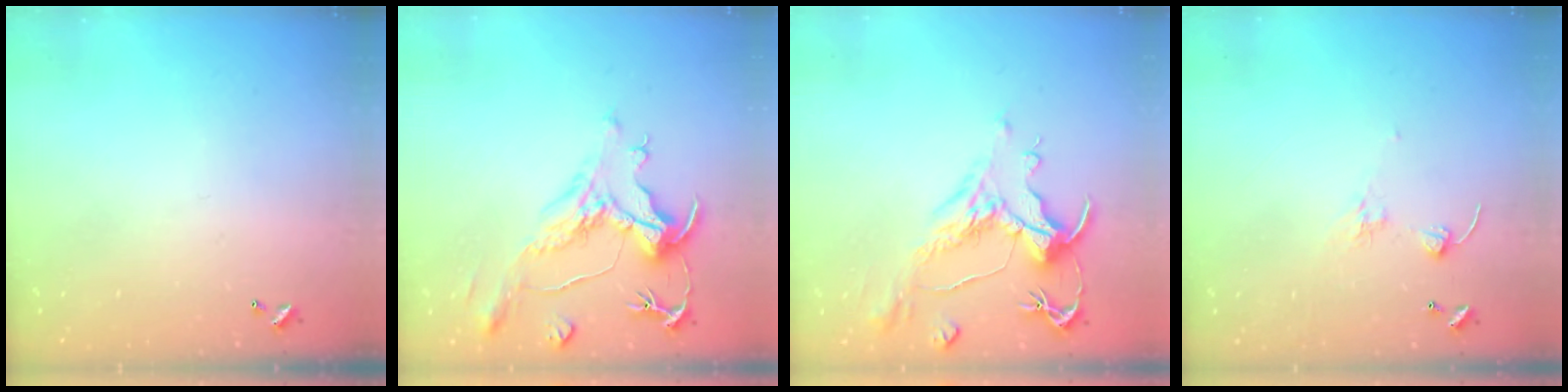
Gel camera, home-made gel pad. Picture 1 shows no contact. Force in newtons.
{"total": 1.6, "press": 0.0, "slide": 1.6}
{"total": 1.5, "press": 0.5, "slide": 1.4}
{"total": 1.7, "press": 1.5, "slide": 0.7}